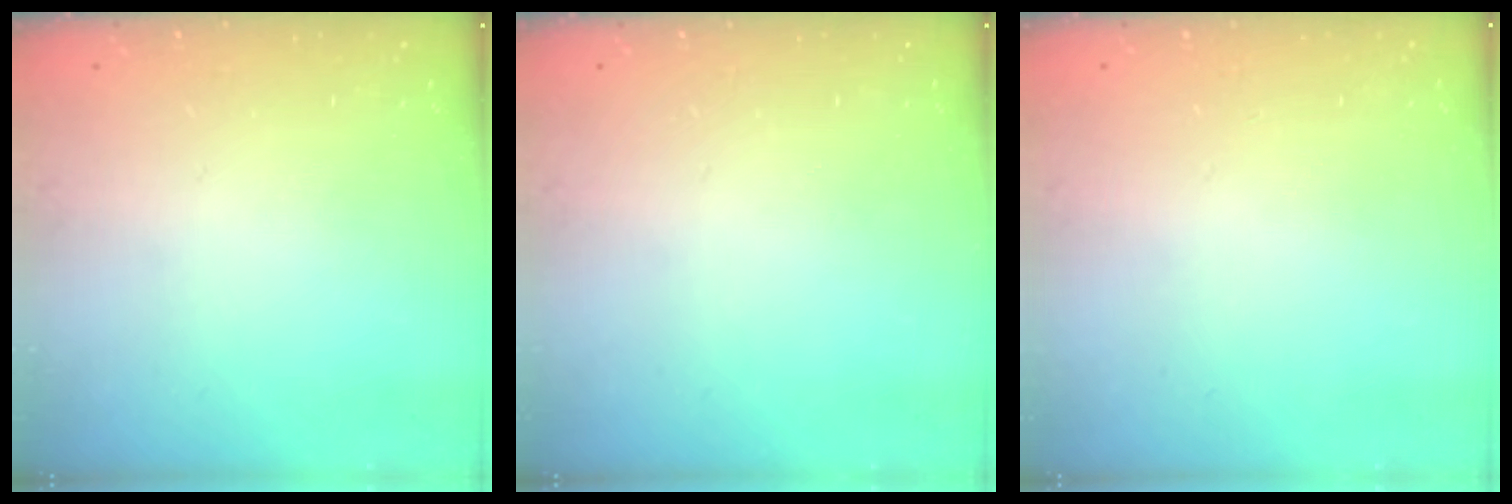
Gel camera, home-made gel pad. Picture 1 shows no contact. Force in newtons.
{"total": 0.0}
{"total": 0.8, "press": 0.5, "slide": 0.6}